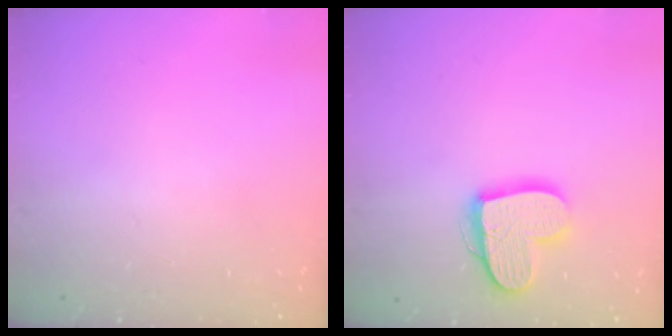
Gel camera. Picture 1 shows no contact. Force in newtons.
{"total": 15.0, "press": 14.9, "slide": 1.1}